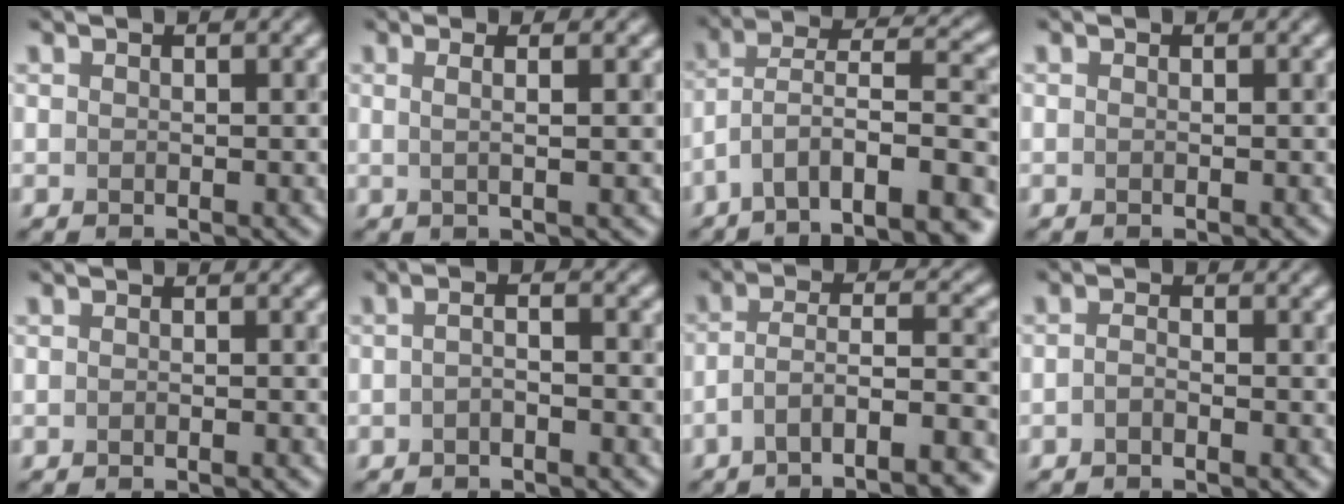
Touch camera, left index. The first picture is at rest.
{"total": 2.6, "force": [0.8, 0.9, 2.3], "torque": [-0.027, 0.015, -0.007]}
{"total": 10.1, "force": [-5.3, 3.3, 8.0], "torque": [-0.133, 0.018, -0.080]}
{"total": 0.0}
{"total": 0.8, "force": [-0.7, 0.1, 0.3], "torque": [0.003, -0.008, -0.013]}
{"total": 1.3, "force": [-0.9, 0.1, 0.9], "torque": [-0.021, -0.001, -0.011]}
{"total": 8.3, "force": [-5.0, 2.1, 6.3], "torque": [-0.100, 0.007, -0.066]}
{"total": 1.1, "force": [-1.1, -0.2, -0.2], "torque": [-0.007, 0.000, -0.010]}